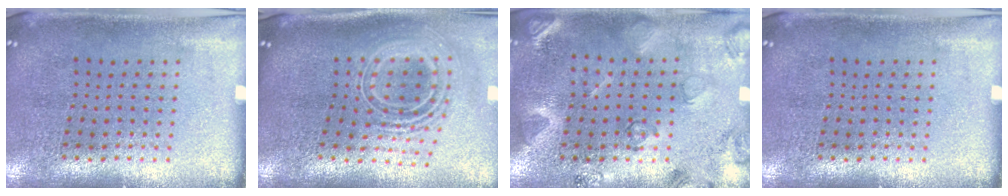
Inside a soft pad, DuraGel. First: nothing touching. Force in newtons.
{"total": 2.6, "press": 1.8, "slide": 1.9}
{"total": 2.3, "press": 2.2, "slide": 0.4}
{"total": 0.0}